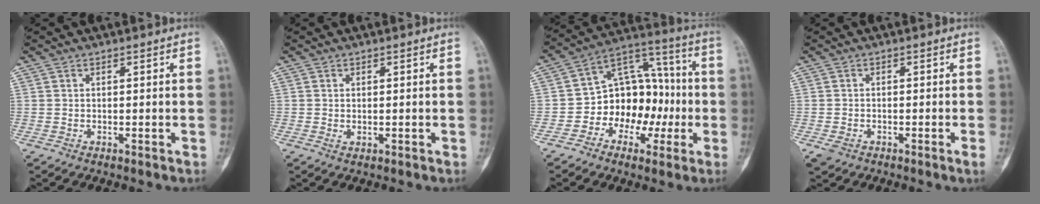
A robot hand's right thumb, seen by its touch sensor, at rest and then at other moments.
{"total": 0.8, "force": [0.0, 0.6, 0.5], "torque": [-0.011, 0.000, 0.005]}
{"total": 14.5, "force": [-3.1, 10.9, 9.1], "torque": [-0.085, 0.053, -0.055]}
{"total": 2.7, "force": [-1.2, 0.9, 2.2], "torque": [-0.048, 0.002, -0.017]}